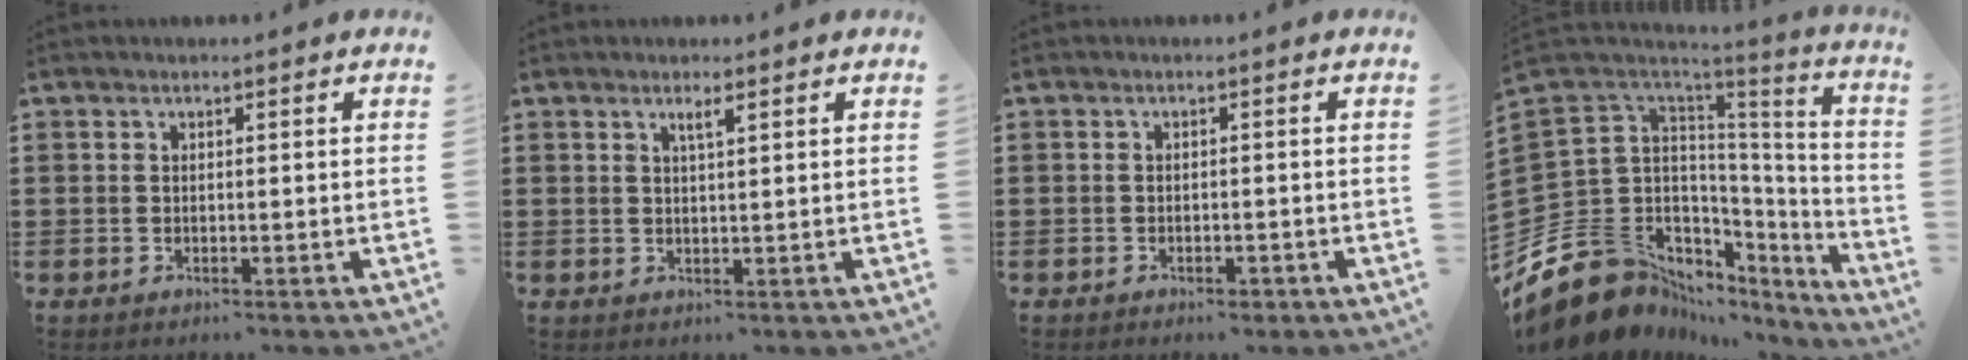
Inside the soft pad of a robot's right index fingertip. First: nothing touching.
{"total": 1.5, "force": [0.8, 0.1, 1.3], "torque": [-0.026, 0.001, 0.013]}
{"total": 0.9, "force": [-0.8, 0.3, 0.2], "torque": [-0.008, -0.001, -0.017]}
{"total": 12.8, "force": [-6.5, 10.0, 4.6], "torque": [-0.134, -0.026, -0.101]}